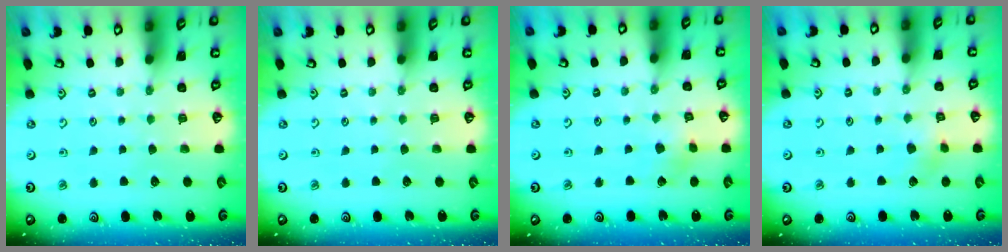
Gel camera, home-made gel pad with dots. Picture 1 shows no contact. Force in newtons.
{"total": 0.0}
{"total": 3.1, "press": 3.0, "slide": 0.6}
{"total": 3.6, "press": 3.6, "slide": 0.1}